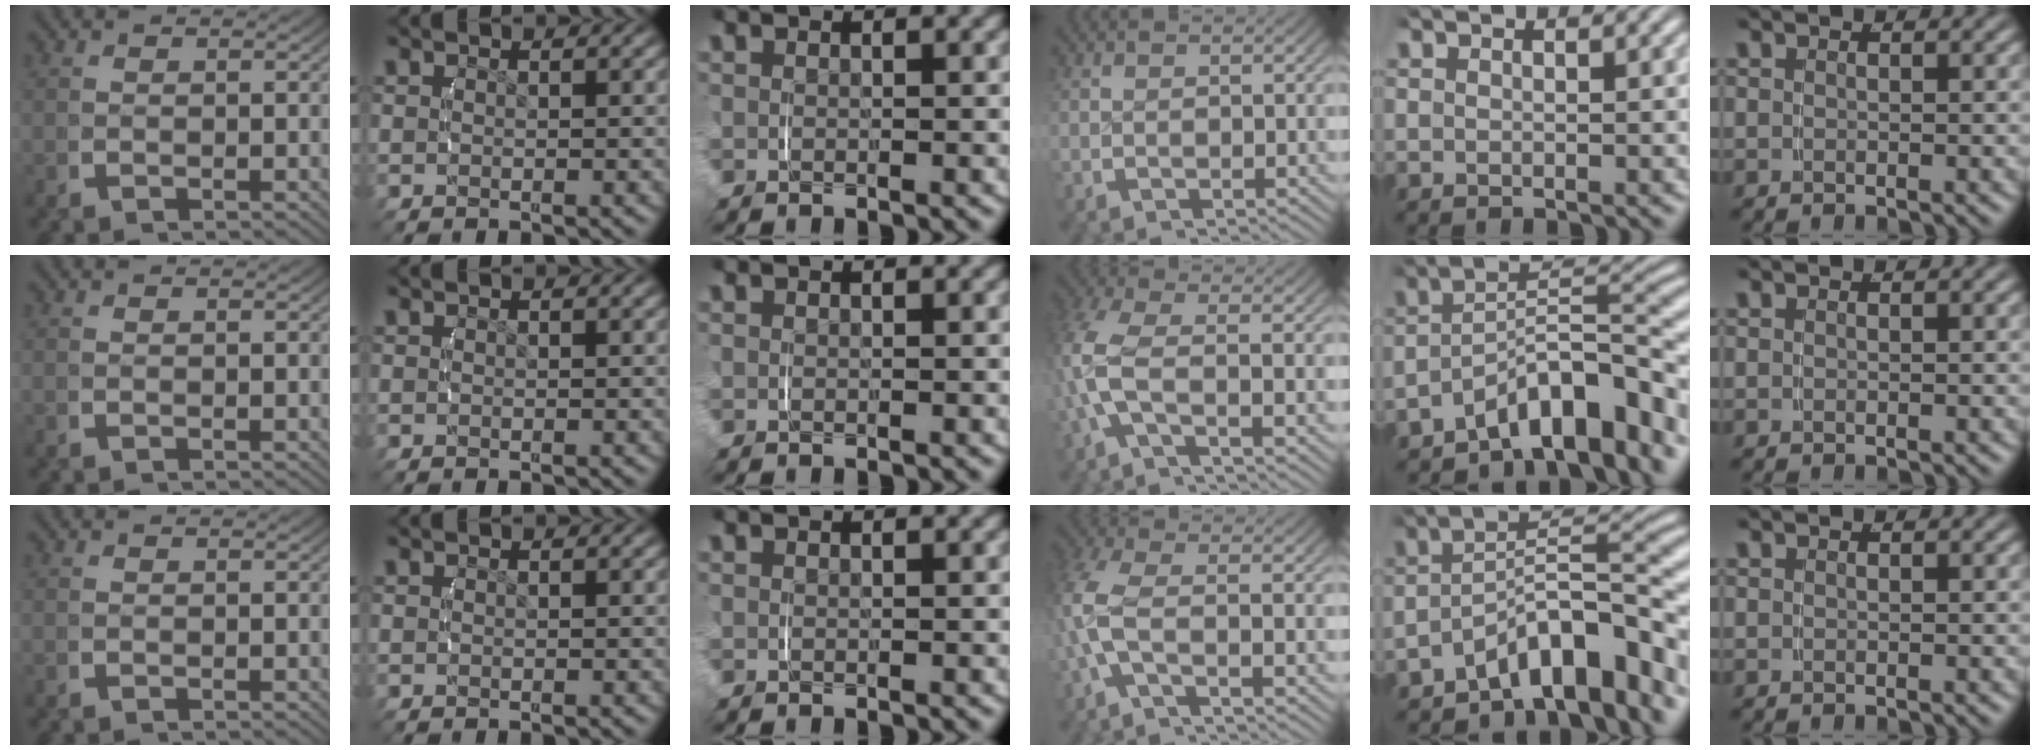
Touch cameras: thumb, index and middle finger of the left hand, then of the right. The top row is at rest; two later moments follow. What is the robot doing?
{"motion": "lift_and_place", "object": "toothpaste"}